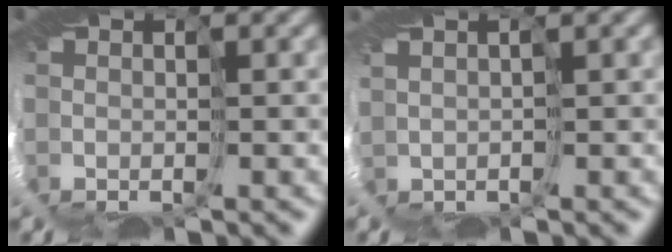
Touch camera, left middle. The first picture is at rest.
{"total": 2.8, "force": [0.3, -2.2, -1.8], "torque": [0.032, 0.004, 0.011]}